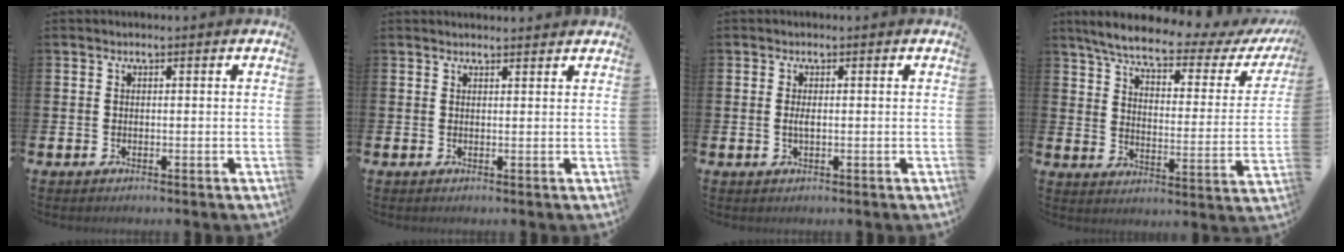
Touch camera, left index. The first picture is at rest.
{"total": 1.0, "force": [1.0, 0.0, -0.1], "torque": [0.014, -0.008, 0.016]}
{"total": 1.2, "force": [-0.1, 0.4, 1.1], "torque": [-0.019, 0.001, -0.003]}
{"total": 6.9, "force": [5.6, 1.3, 3.9], "torque": [-0.097, -0.034, 0.089]}